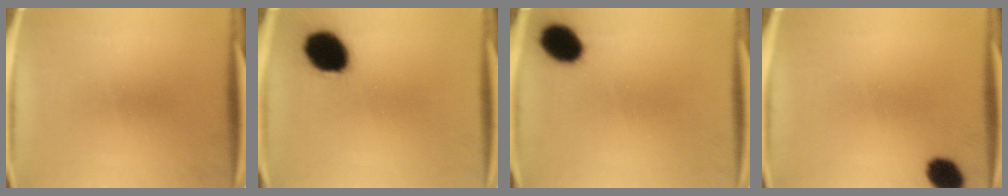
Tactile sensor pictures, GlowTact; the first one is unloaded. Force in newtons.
{"total": 14.1}
{"total": 8.9}
{"total": 6.3}